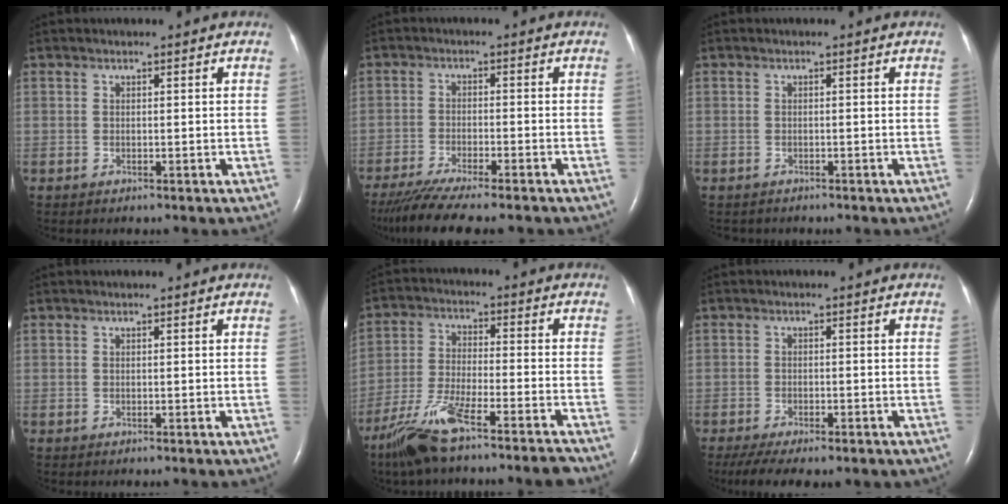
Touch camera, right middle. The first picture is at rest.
{"total": 11.8, "force": [-9.9, 0.7, 6.3], "torque": [-0.099, -0.027, -0.154]}
{"total": 1.8, "force": [-1.6, 0.7, 0.4], "torque": [-0.014, -0.003, -0.018]}
{"total": 0.0}
{"total": 12.6, "force": [-9.9, 0.3, 7.9], "torque": [-0.158, -0.018, -0.177]}
{"total": 10.0, "force": [-7.2, 3.2, 6.1], "torque": [-0.099, -0.012, -0.103]}